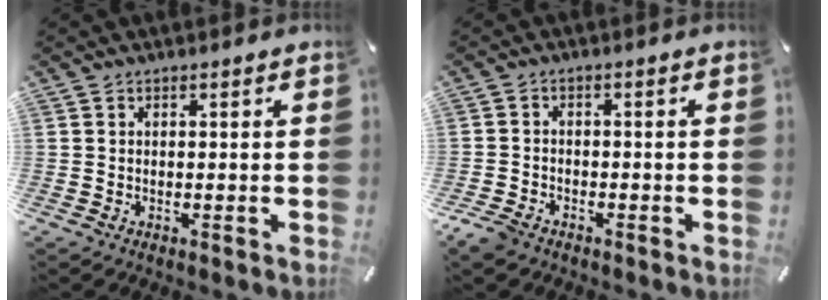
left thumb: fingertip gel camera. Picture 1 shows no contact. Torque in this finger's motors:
{"motor_torque": [-0.12, 0.38, 0.10, 0.08, 0.04]}